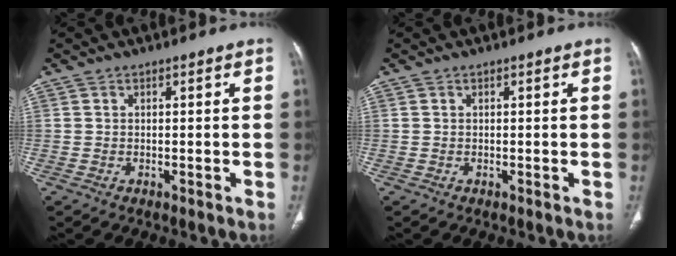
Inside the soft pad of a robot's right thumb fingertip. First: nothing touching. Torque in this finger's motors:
{"motor_torque": [0.03, 0.02, -0.28, 0.24, 0.02]}